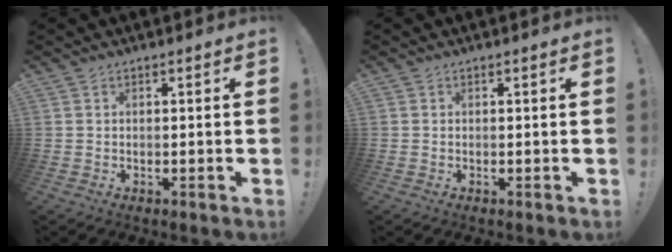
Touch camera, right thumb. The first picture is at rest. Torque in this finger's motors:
{"motor_torque": [-0.01, -0.08, -0.05, 0.02, 0.06]}